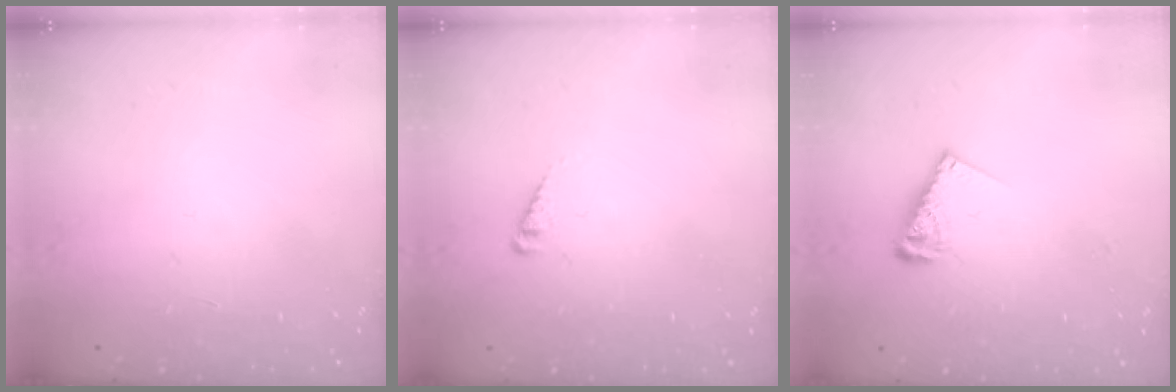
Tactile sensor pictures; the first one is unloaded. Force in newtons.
{"total": 2.9, "press": 2.9, "slide": 0.2}
{"total": 7.3, "press": 7.3, "slide": 0.0}